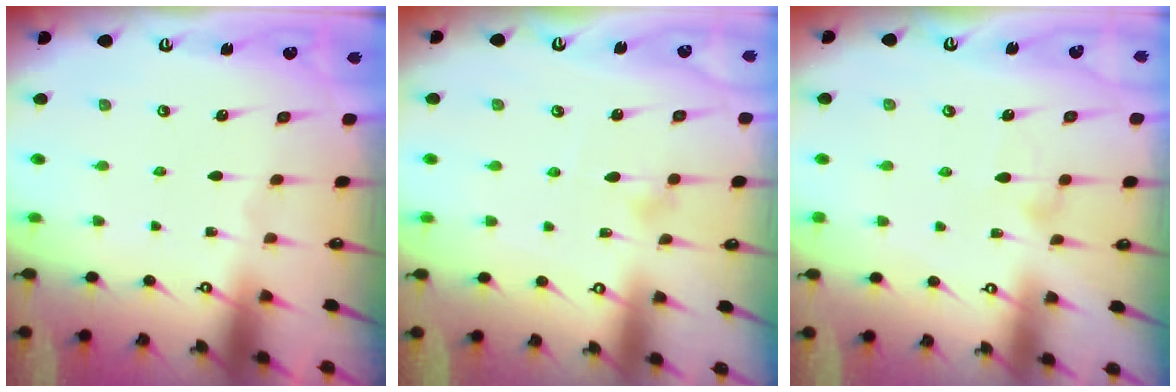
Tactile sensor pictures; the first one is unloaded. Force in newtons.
{"total": 4.7, "press": 4.7, "slide": 0.3}
{"total": 6.6, "press": 6.6, "slide": 0.4}